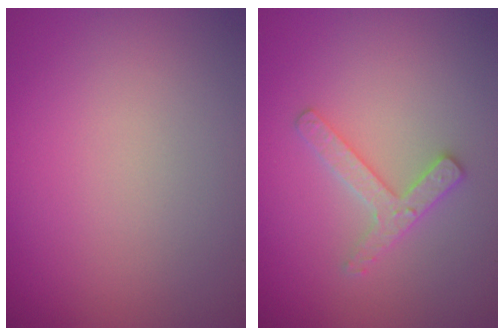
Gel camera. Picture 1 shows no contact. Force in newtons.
{"total": 2.4, "press": 2.4, "slide": 0.4}